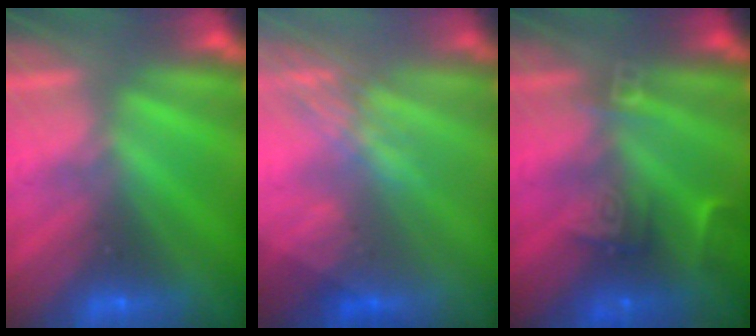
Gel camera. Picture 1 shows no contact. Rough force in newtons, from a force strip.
{"total": 2.7}
{"total": 2.4}